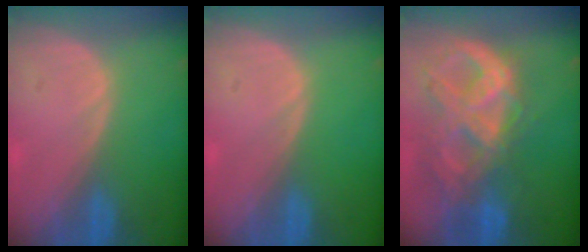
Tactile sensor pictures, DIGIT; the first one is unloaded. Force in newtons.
{"total": 0.0}
{"total": 10.8, "press": 9.1, "slide": 5.7}